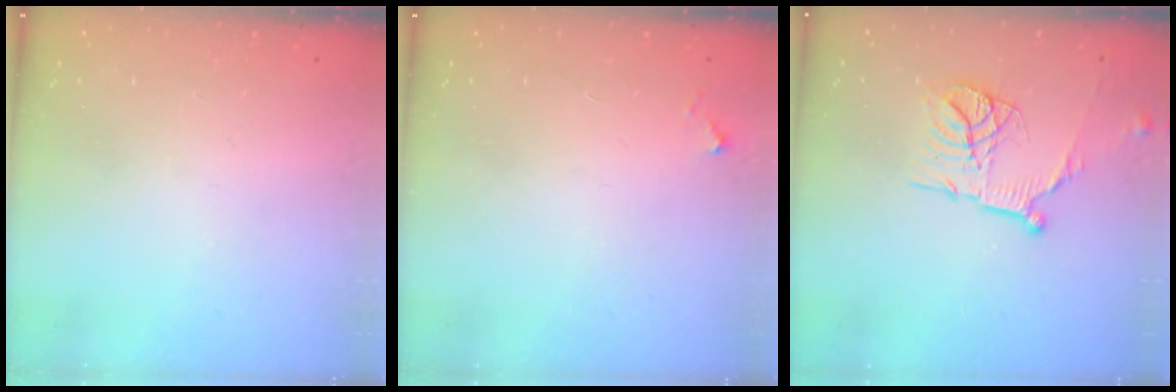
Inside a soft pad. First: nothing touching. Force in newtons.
{"total": 4.2, "press": 4.2, "slide": 0.1}
{"total": 14.7, "press": 14.7, "slide": 1.6}